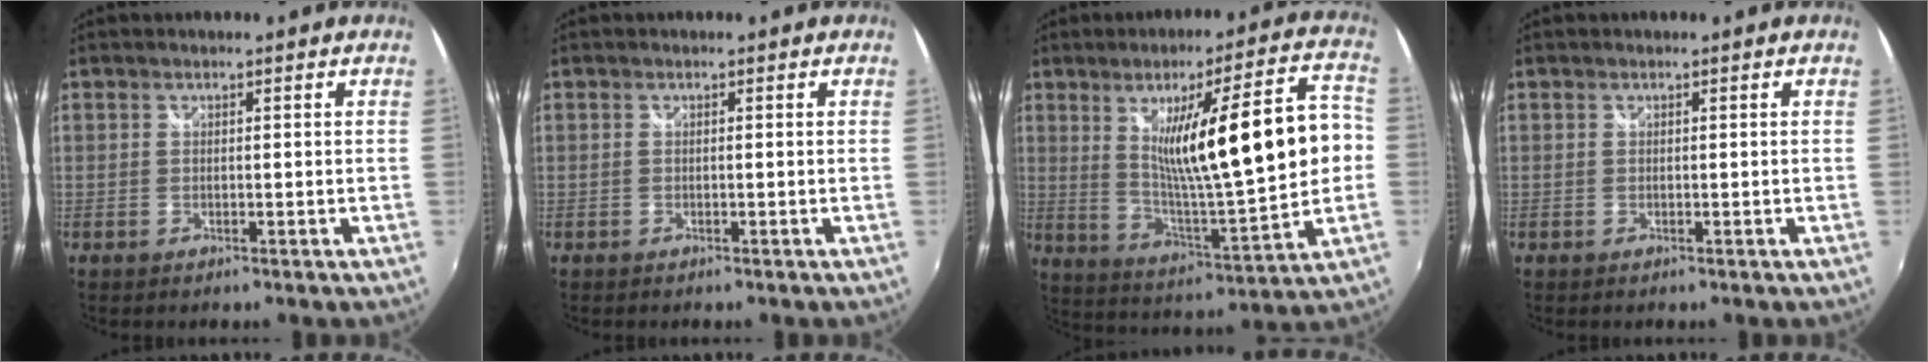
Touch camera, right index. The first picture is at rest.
{"total": 0.0}
{"total": 21.1, "force": [1.5, 3.2, 20.8], "torque": [-0.310, -0.002, 0.043]}
{"total": 0.0}